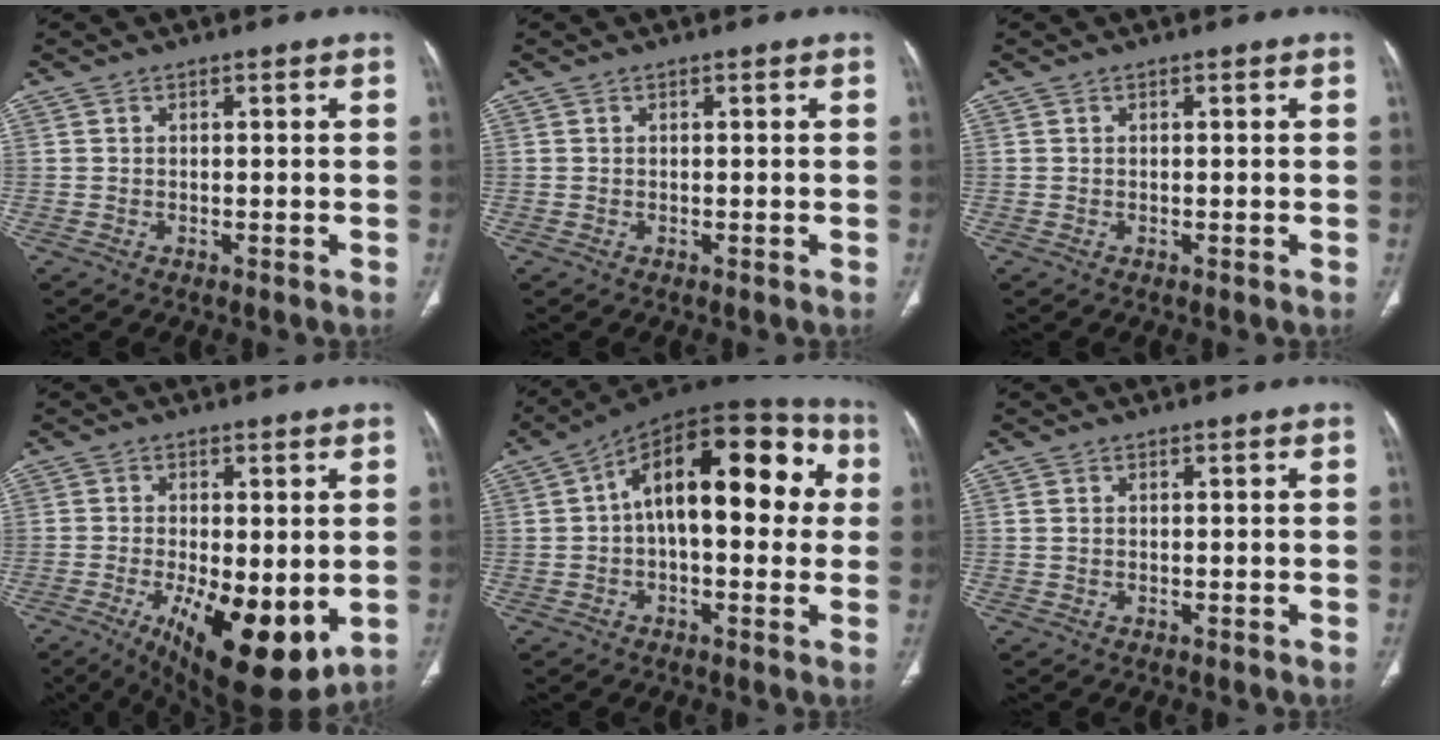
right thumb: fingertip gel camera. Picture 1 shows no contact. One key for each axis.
{"total": 0.0}
{"total": 0.0}
{"total": 17.2, "fx": -4.4, "fy": 6.8, "fz": 15.2, "tx": -0.207, "ty": -0.028, "tz": -0.047}
{"total": 21.3, "fx": 3.3, "fy": 10.6, "fz": 18.2, "tx": -0.233, "ty": 0.045, "tz": 0.034}
{"total": 0.6, "fx": 0.1, "fy": 0.4, "fz": 0.5, "tx": -0.014, "ty": 0.005, "tz": 0.006}